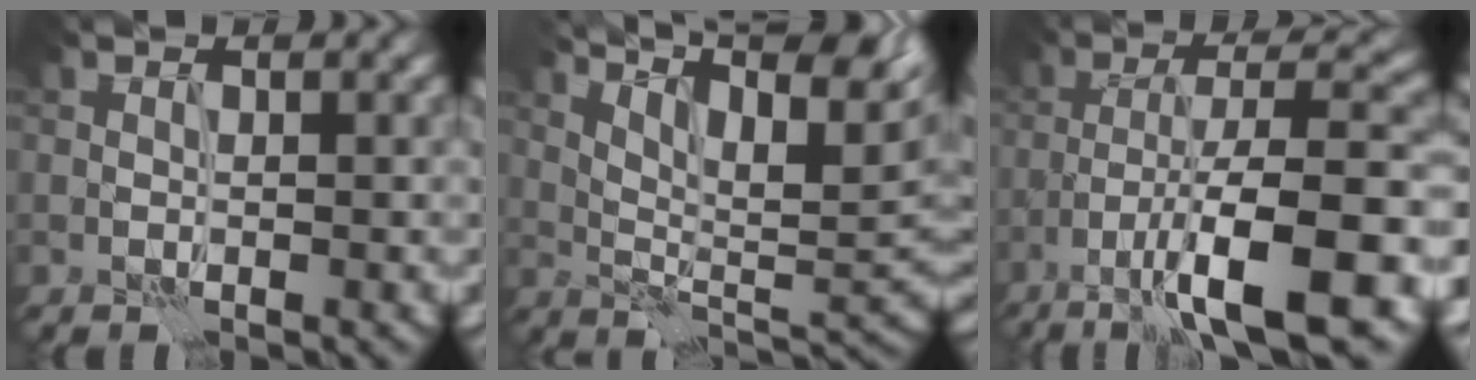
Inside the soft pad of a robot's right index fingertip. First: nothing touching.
{"total": 12.5, "force": [7.2, 3.8, 9.5], "torque": [-0.151, 0.019, 0.107]}
{"total": 10.4, "force": [-5.3, 2.1, 8.7], "torque": [-0.133, 0.010, -0.086]}